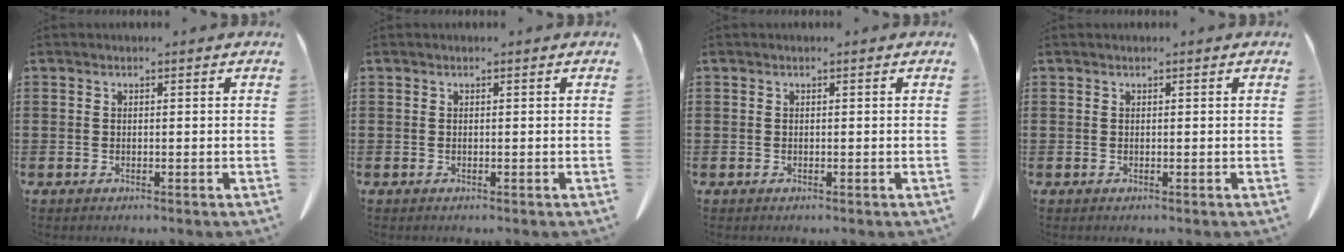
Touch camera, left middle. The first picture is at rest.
{"total": 0.0}
{"total": 0.0}
{"total": 0.0}